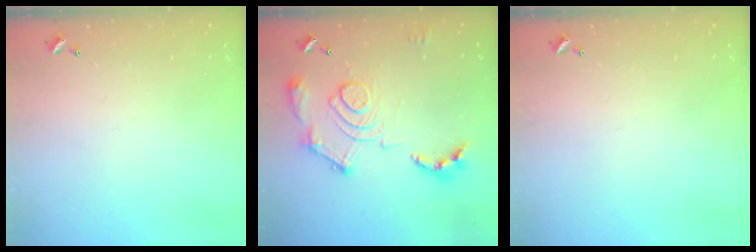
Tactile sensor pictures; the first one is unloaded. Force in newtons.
{"total": 18.1, "press": 18.0, "slide": 1.9}
{"total": 0.0}